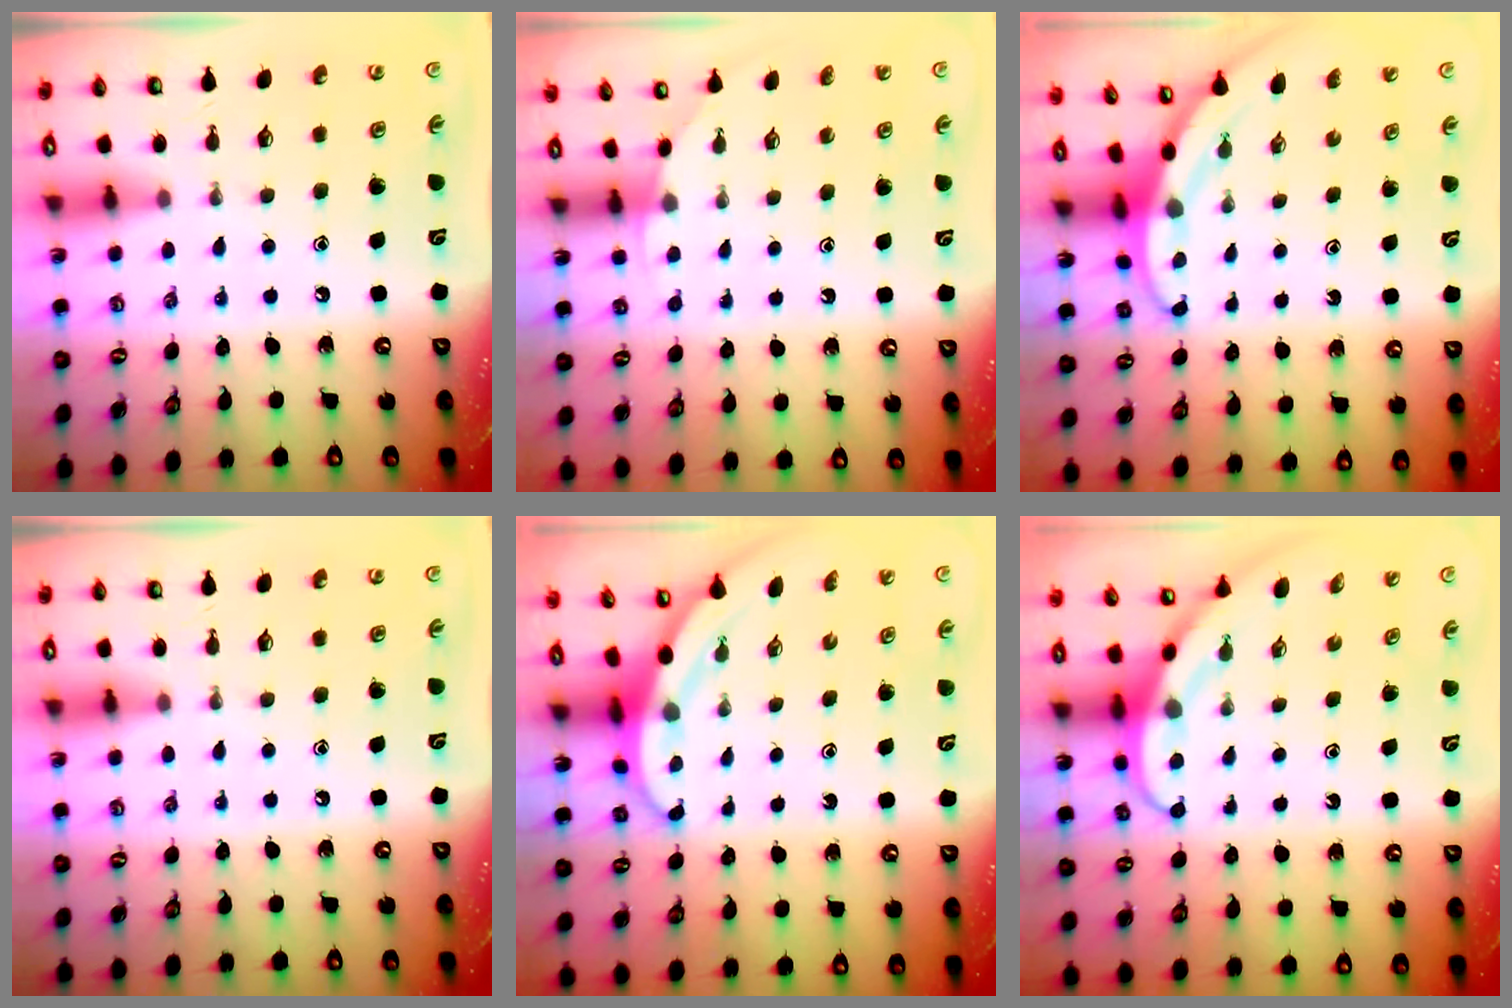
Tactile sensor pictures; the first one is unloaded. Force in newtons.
{"total": 2.7, "press": 2.7, "slide": 0.1}
{"total": 3.3, "press": 3.3, "slide": 0.1}
{"total": 0.0}
{"total": 3.4, "press": 3.4, "slide": 0.1}
{"total": 3.9, "press": 3.9, "slide": 0.2}